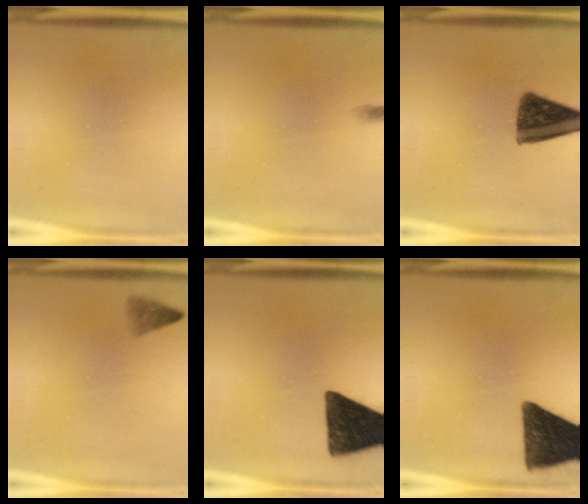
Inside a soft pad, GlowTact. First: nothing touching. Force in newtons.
{"total": 0.6}
{"total": 12.0}
{"total": 1.0}
{"total": 13.0}
{"total": 13.4}